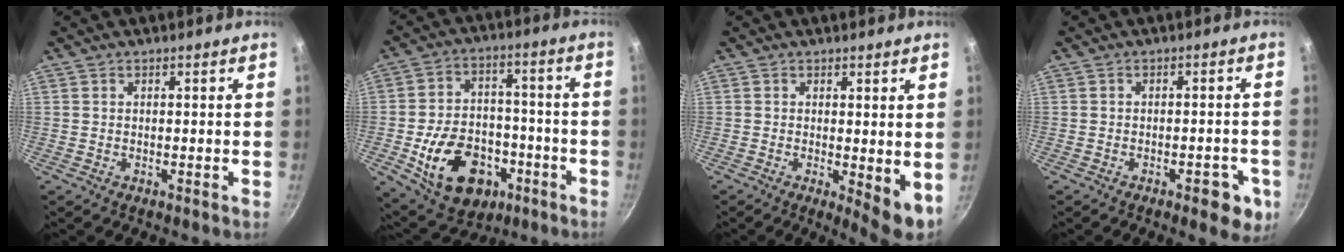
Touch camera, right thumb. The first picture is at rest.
{"total": 18.7, "force": [-6.8, 13.2, 11.4], "torque": [-0.161, 0.047, -0.091]}
{"total": 5.7, "force": [0.0, 2.1, 5.3], "torque": [-0.069, -0.012, 0.003]}
{"total": 6.1, "force": [-2.6, 2.8, 4.8], "torque": [-0.039, 0.017, -0.026]}